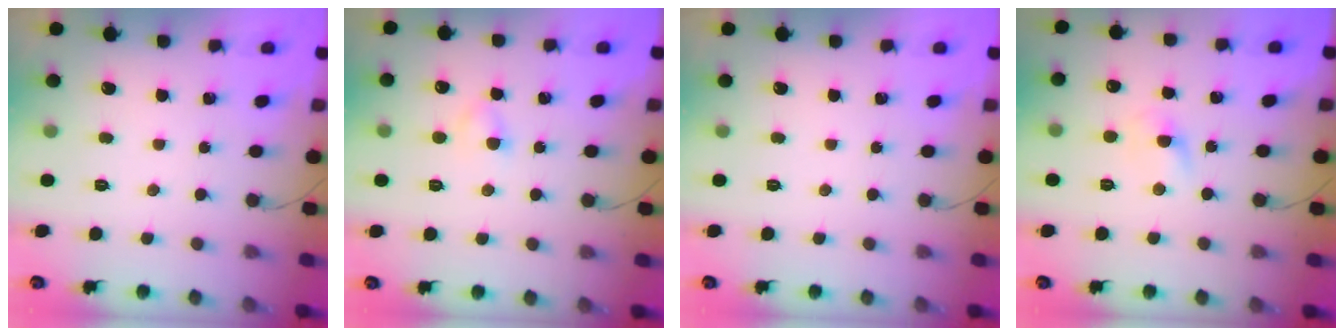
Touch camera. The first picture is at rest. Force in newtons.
{"total": 2.9, "press": 2.8, "slide": 0.9}
{"total": 0.0}
{"total": 2.6, "press": 2.4, "slide": 1.1}